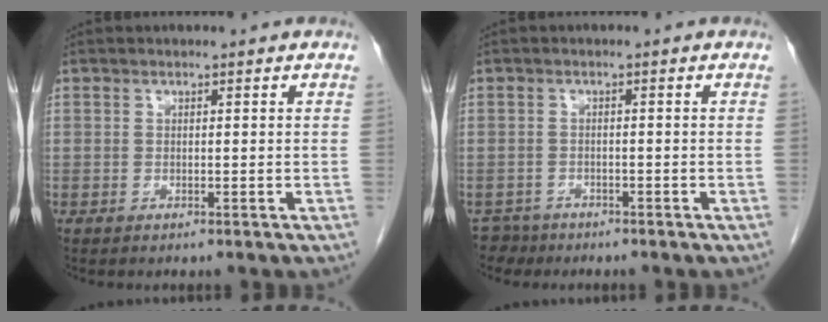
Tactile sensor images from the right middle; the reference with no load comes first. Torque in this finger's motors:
{"motor_torque": [-0.59, -0.01, -0.20, -0.04]}